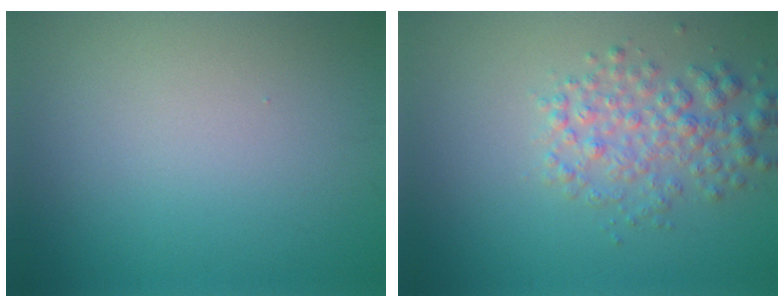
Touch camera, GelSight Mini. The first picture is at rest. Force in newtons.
{"total": 3.6, "press": 3.6, "slide": 0.1}